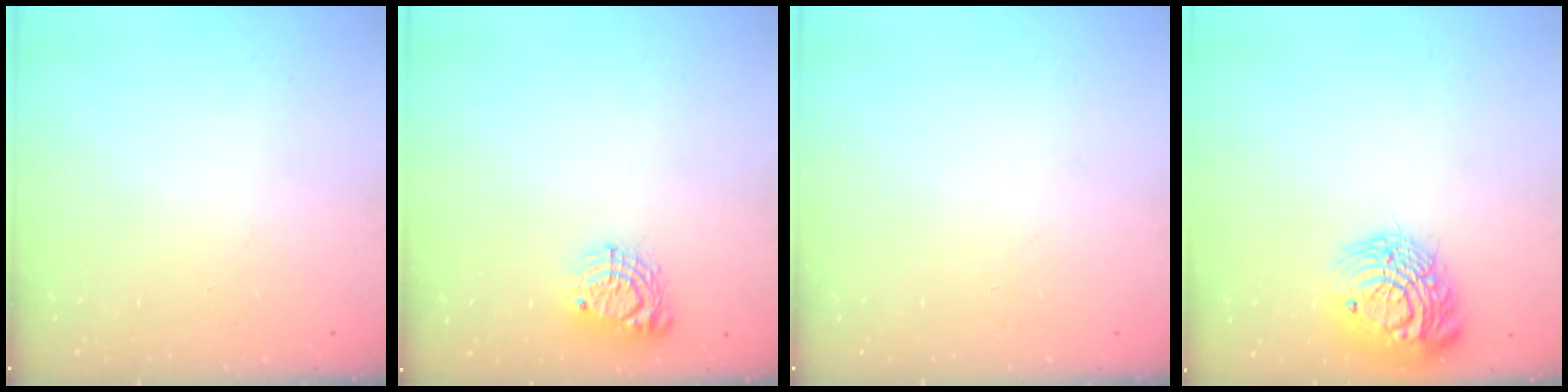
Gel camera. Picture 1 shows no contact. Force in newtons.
{"total": 8.9, "press": 8.8, "slide": 0.7}
{"total": 0.0}
{"total": 16.2, "press": 16.1, "slide": 1.4}